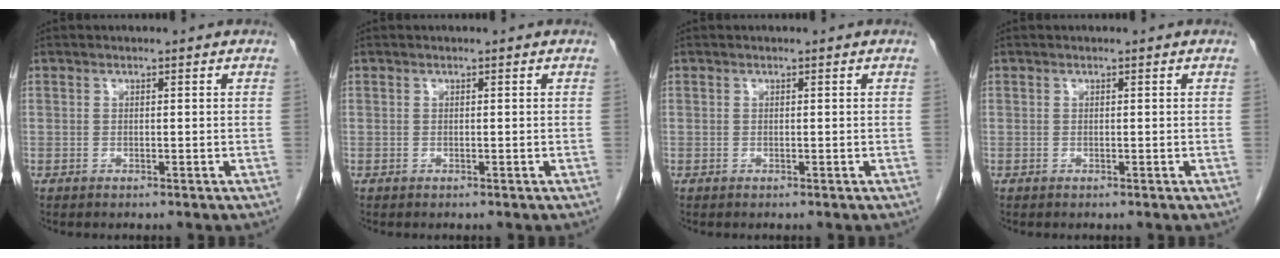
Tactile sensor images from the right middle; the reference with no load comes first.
{"total": 0.0}
{"total": 0.0}
{"total": 0.0}